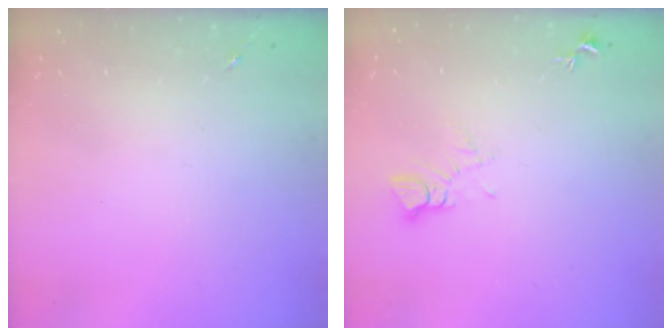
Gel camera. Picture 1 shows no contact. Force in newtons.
{"total": 3.5, "press": 3.5, "slide": 0.3}